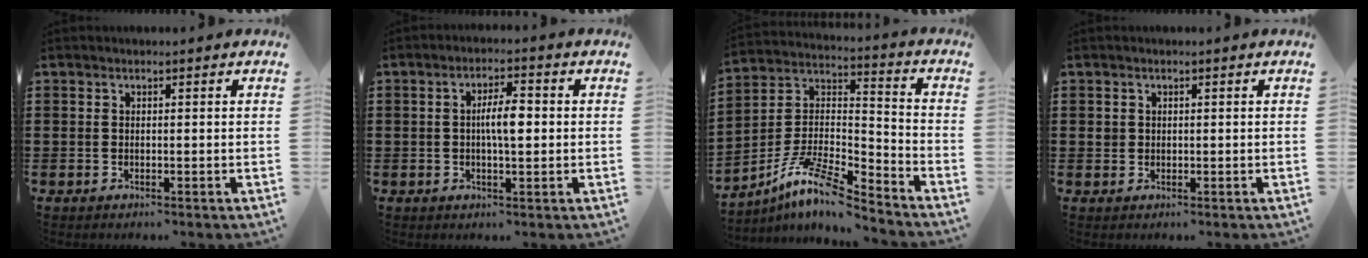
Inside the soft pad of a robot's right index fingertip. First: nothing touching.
{"total": 4.9, "force": [0.1, 1.4, 4.7], "torque": [-0.085, 0.004, 0.000]}
{"total": 10.0, "force": [-8.3, 1.3, 5.4], "torque": [-0.125, 0.002, -0.173]}
{"total": 1.0, "force": [0.2, 0.9, 0.3], "torque": [-0.007, 0.006, 0.004]}